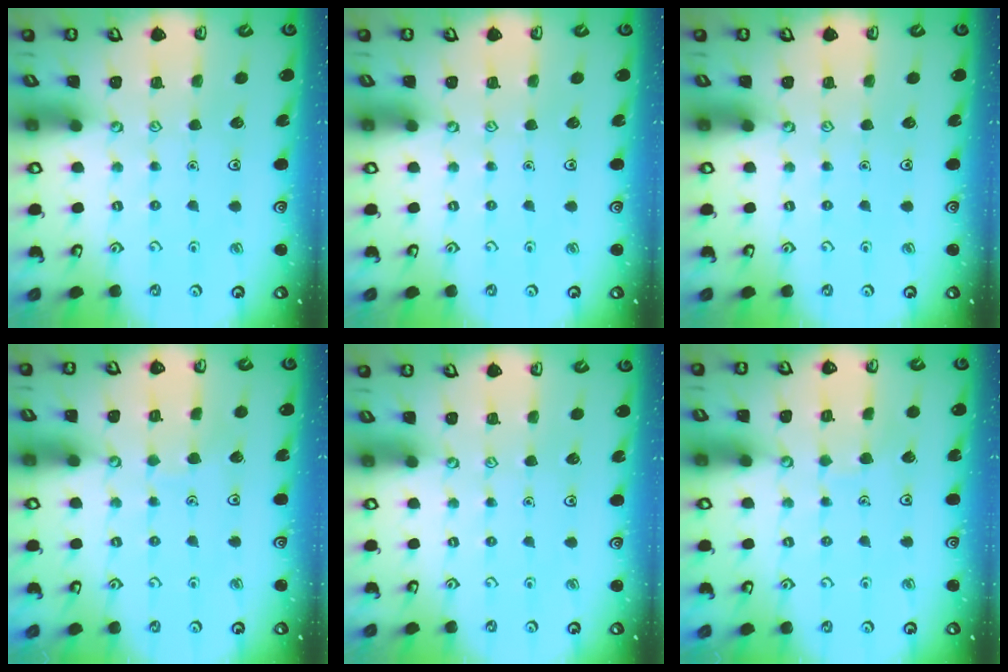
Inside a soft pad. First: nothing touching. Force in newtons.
{"total": 0.0}
{"total": 0.0}
{"total": 2.6, "press": 2.6, "slide": 0.1}
{"total": 0.0}
{"total": 3.6, "press": 3.5, "slide": 0.2}